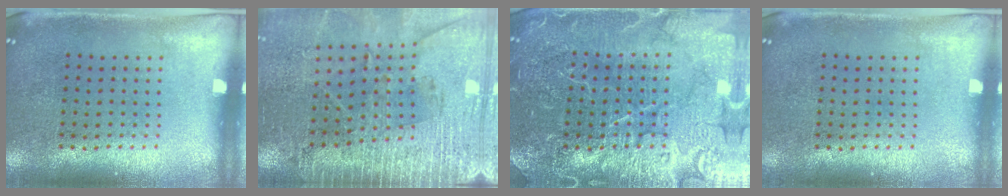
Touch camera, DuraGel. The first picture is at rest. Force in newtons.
{"total": 3.0, "press": 3.0, "slide": 0.2}
{"total": 7.0, "press": 6.9, "slide": 0.9}
{"total": 0.0}